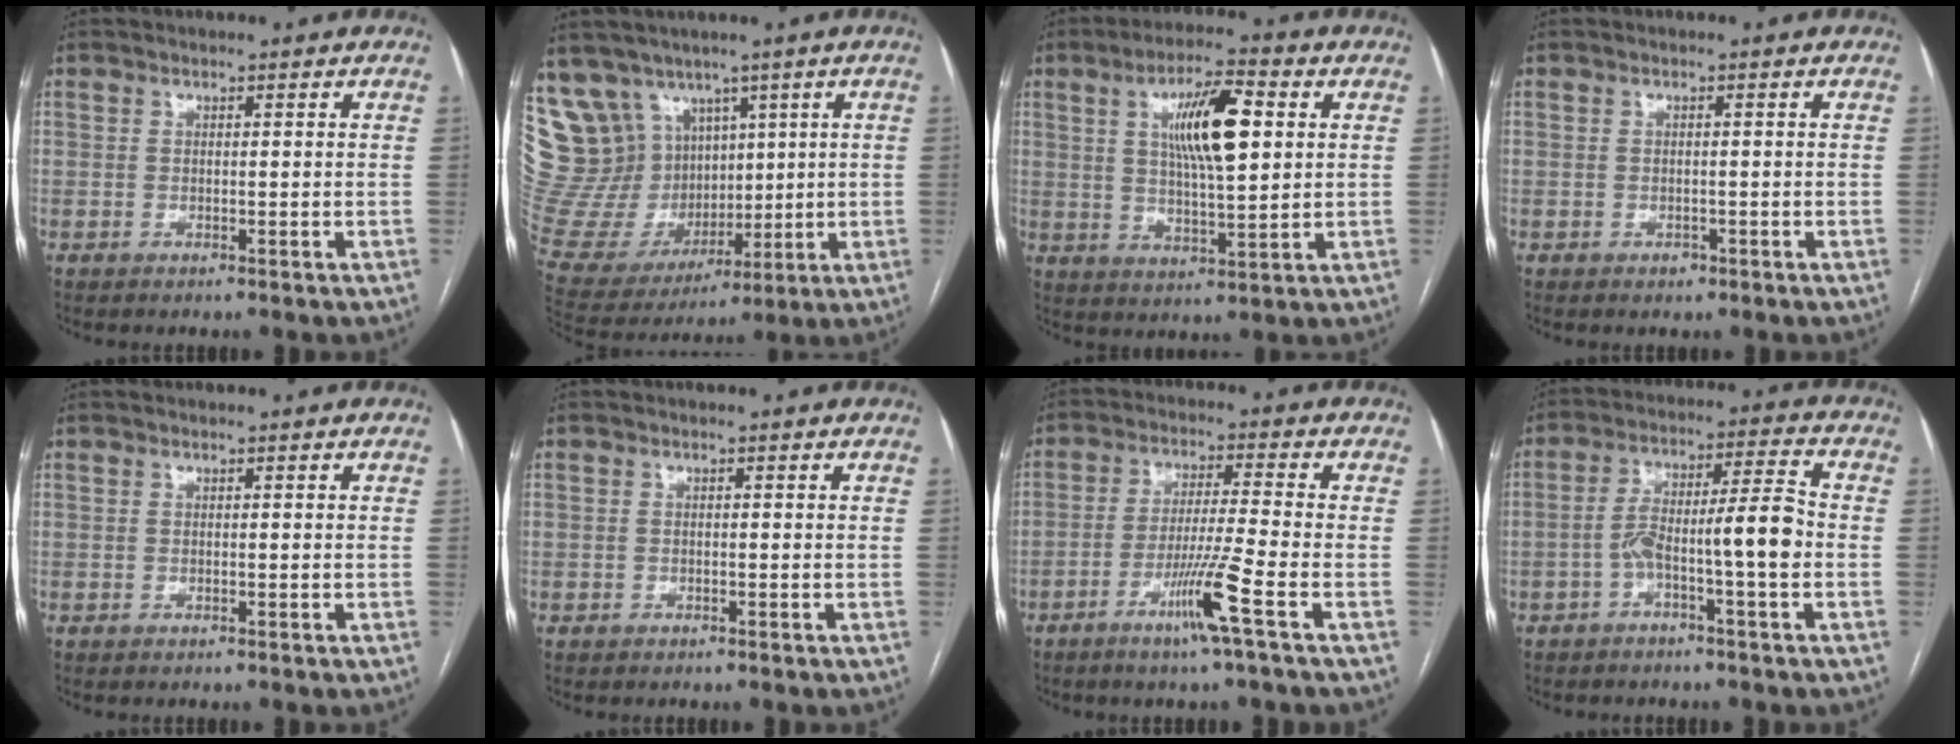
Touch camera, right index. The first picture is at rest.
{"total": 20.2, "force": [9.9, 15.6, 8.1], "torque": [-0.202, 0.064, 0.218]}
{"total": 11.4, "force": [3.0, 2.4, 10.7], "torque": [-0.189, 0.010, 0.052]}
{"total": 1.0, "force": [-0.6, 0.8, 0.3], "torque": [-0.005, 0.002, -0.006]}
{"total": 0.0}
{"total": 0.7, "force": [-0.4, 0.6, 0.0], "torque": [-0.003, 0.005, -0.008]}
{"total": 8.0, "force": [-4.0, -1.5, 6.8], "torque": [-0.127, -0.014, -0.080]}
{"total": 8.8, "force": [-2.6, 0.3, 8.4], "torque": [-0.144, 0.031, -0.044]}